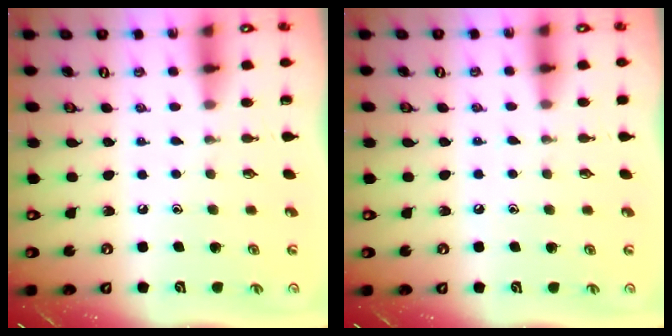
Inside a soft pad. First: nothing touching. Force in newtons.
{"total": 5.3, "press": 5.2, "slide": 0.7}